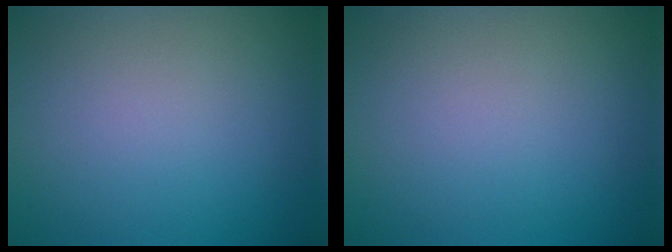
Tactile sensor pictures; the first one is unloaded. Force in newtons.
{"total": 0.0}